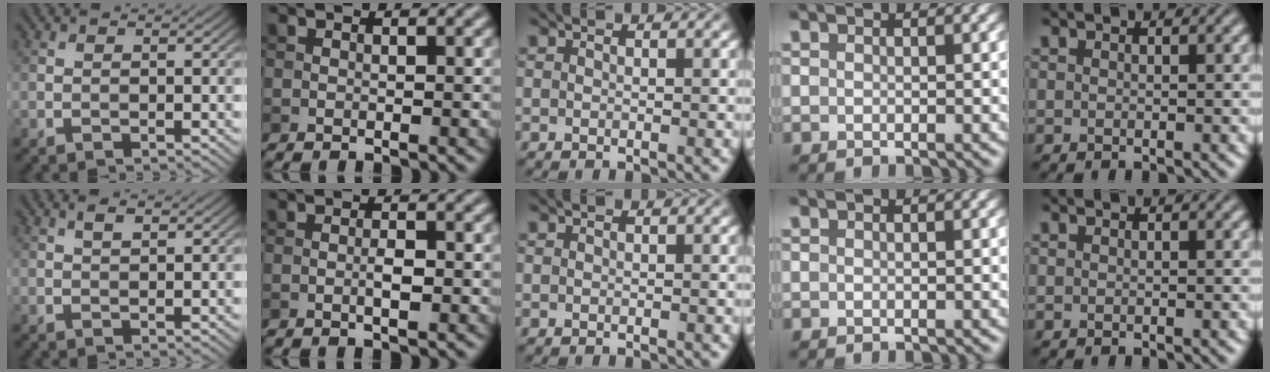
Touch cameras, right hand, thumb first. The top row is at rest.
{"thumb": {"total": 1.4, "force": [0.8, 0.5, 1.1], "torque": [-0.024, 0.003, 0.016]}, "index": {"total": 1.5, "force": [-0.4, 0.3, 1.4], "torque": [-0.026, 0.000, -0.007]}}